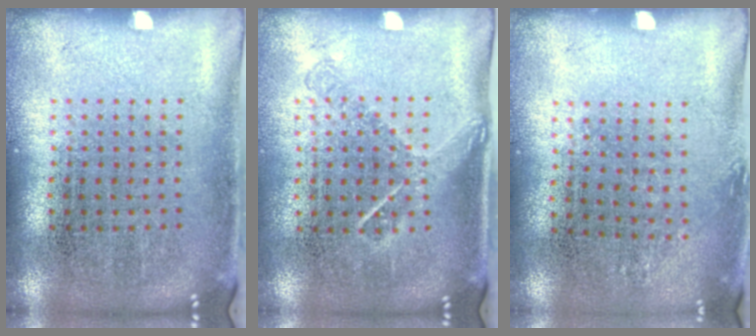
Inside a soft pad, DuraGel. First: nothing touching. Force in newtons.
{"total": 1.2, "press": 0.9, "slide": 0.9}
{"total": 0.7, "press": 0.6, "slide": 0.4}